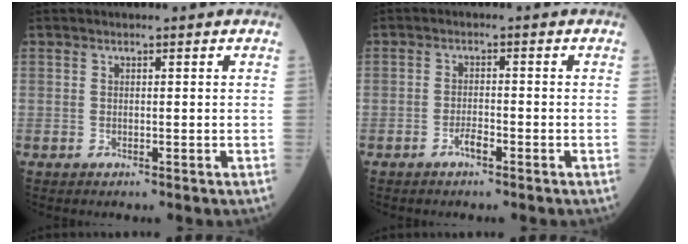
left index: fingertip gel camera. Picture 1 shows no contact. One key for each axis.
{"total": 1.9, "fx": -1.3, "fy": 0.3, "fz": 1.3, "tx": -0.028, "ty": 0.001, "tz": -0.023}